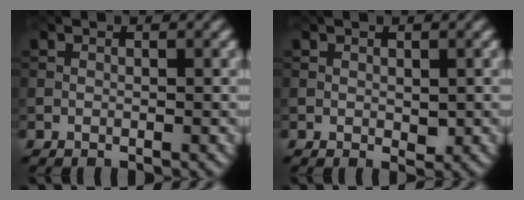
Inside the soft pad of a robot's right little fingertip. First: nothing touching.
{"total": 1.4, "force": [0.1, 0.8, 1.2], "torque": [-0.011, -0.005, 0.006]}